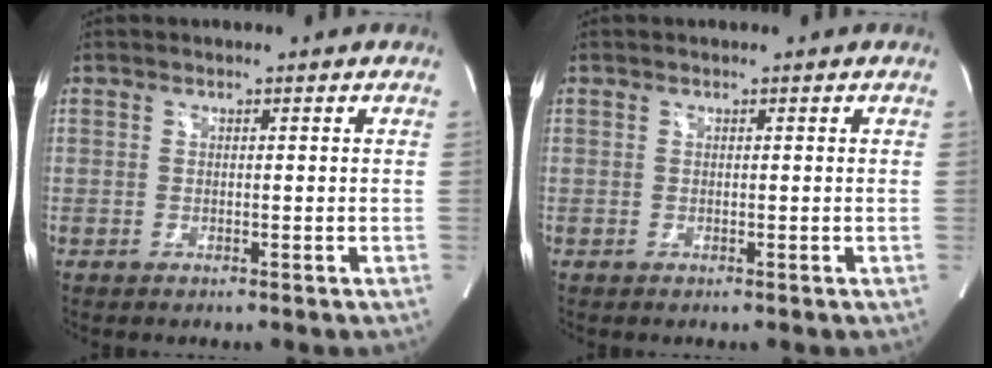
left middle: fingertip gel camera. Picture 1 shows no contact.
{"total": 0.0}